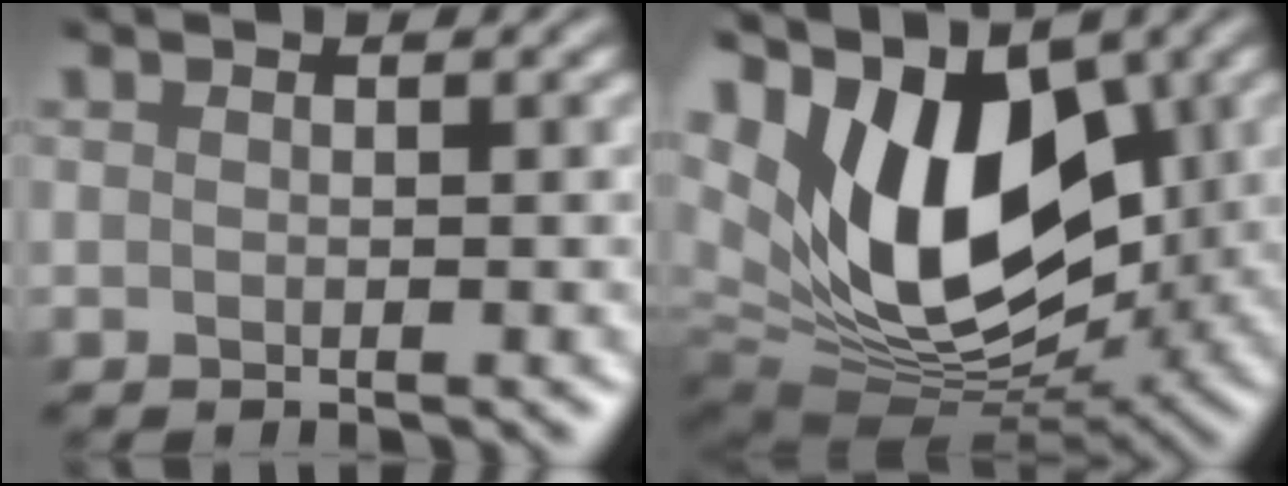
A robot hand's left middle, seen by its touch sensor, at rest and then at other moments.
{"total": 14.4, "force": [4.5, 8.4, 10.8], "torque": [-0.181, 0.002, 0.073]}